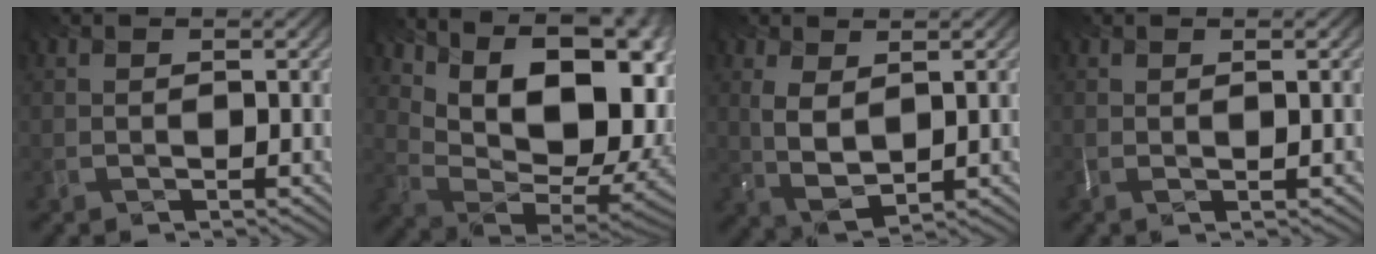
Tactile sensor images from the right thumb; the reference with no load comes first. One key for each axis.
{"total": 17.5, "fx": 3.8, "fy": 10.8, "fz": 13.3, "tx": -0.205, "ty": 0.014, "tz": 0.127}
{"total": 2.9, "fx": 0.6, "fy": 1.2, "fz": 2.6, "tx": -0.101, "ty": -0.012, "tz": 0.041}
{"total": 1.1, "fx": 0.3, "fy": -0.2, "fz": 1.1, "tx": -0.024, "ty": 0.003, "tz": 0.006}